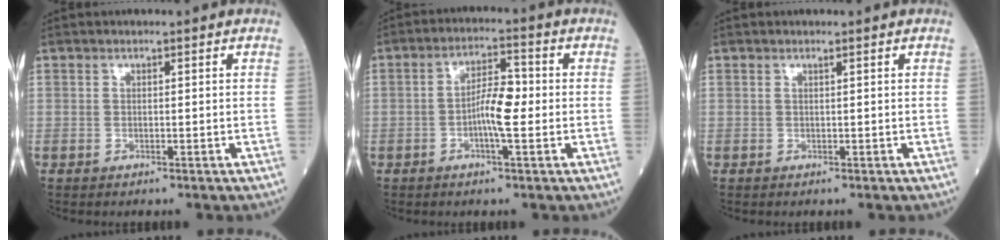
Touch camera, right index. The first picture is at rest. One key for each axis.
{"total": 5.7, "fx": -0.9, "fy": 1.0, "fz": 5.5, "tx": -0.101, "ty": 0.011, "tz": -0.018}
{"total": 0.0}